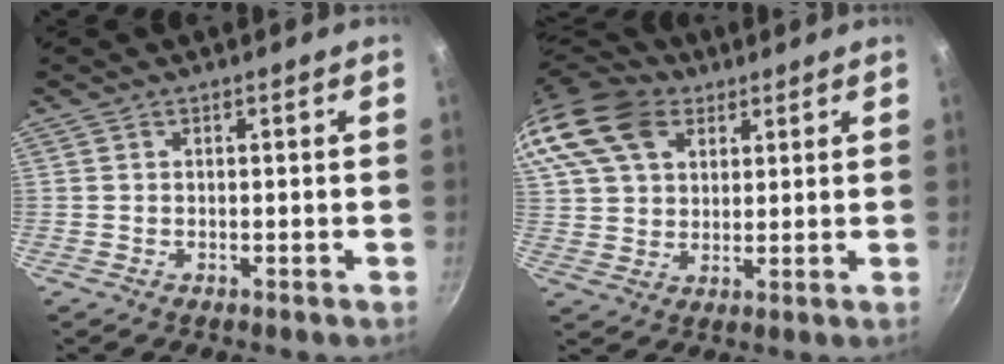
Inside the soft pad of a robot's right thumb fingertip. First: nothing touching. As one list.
[{"total": 19.1, "force": [9.7, 13.1, 10.1], "torque": [-0.214, 0.018, 0.177]}]